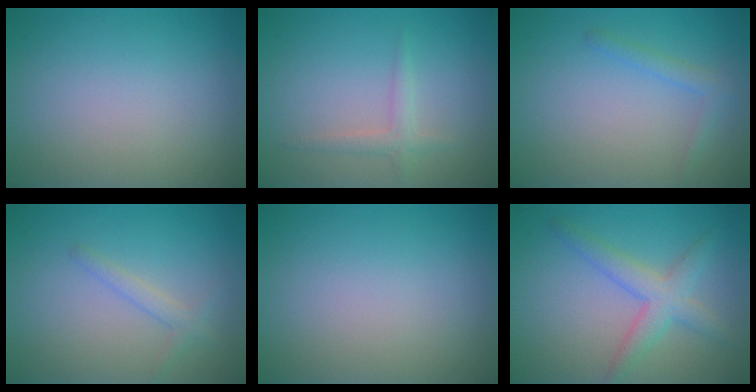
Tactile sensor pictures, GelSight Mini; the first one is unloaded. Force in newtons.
{"total": 1.5, "press": 1.5, "slide": 0.0}
{"total": 1.4, "press": 1.4, "slide": 0.1}
{"total": 1.4, "press": 1.4, "slide": 0.1}
{"total": 0.0}
{"total": 3.4, "press": 3.4, "slide": 0.1}